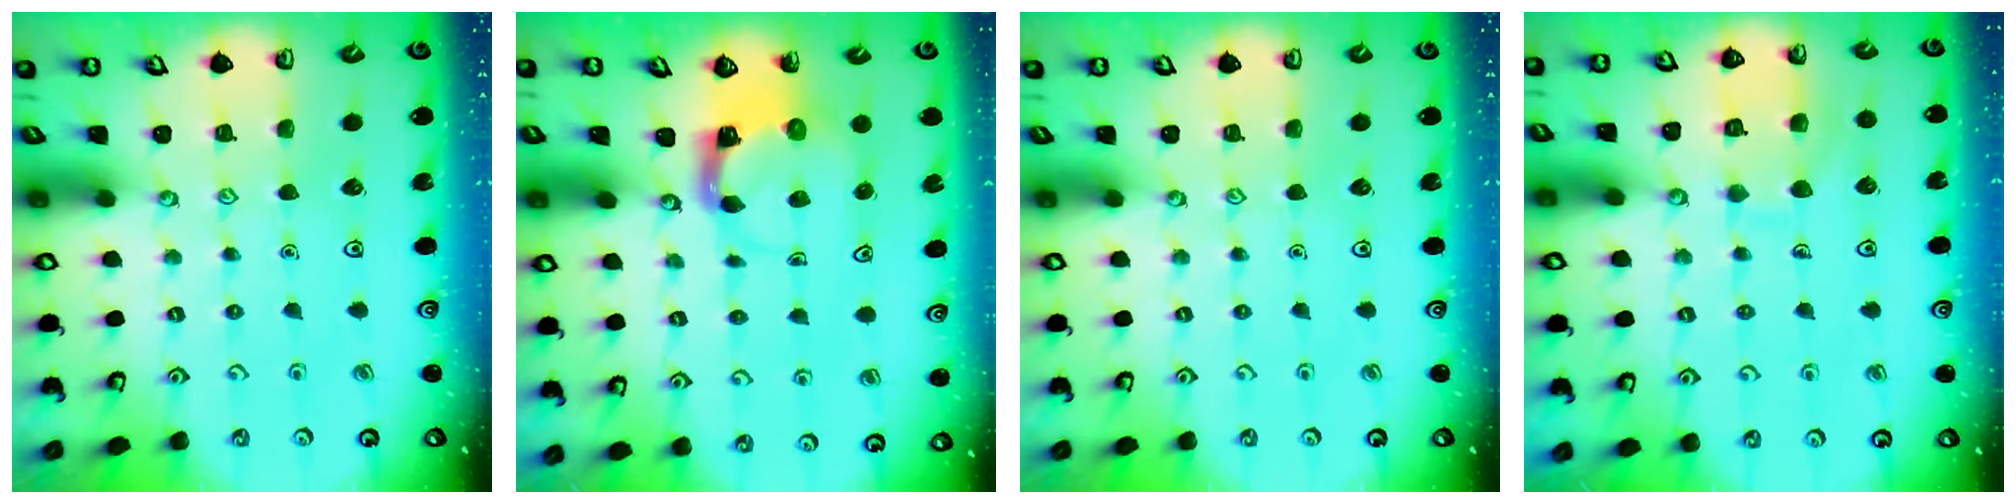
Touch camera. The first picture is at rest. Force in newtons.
{"total": 3.7, "press": 3.6, "slide": 0.6}
{"total": 0.0}
{"total": 9.1, "press": 9.1, "slide": 0.7}